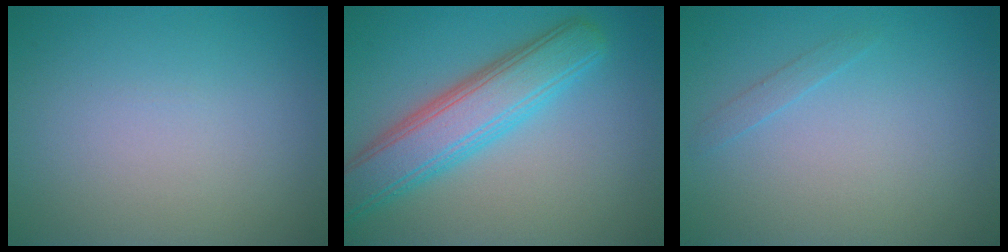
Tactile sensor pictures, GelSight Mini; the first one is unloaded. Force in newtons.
{"total": 6.4, "press": 6.4, "slide": 0.1}
{"total": 0.7, "press": 0.7, "slide": 0.0}